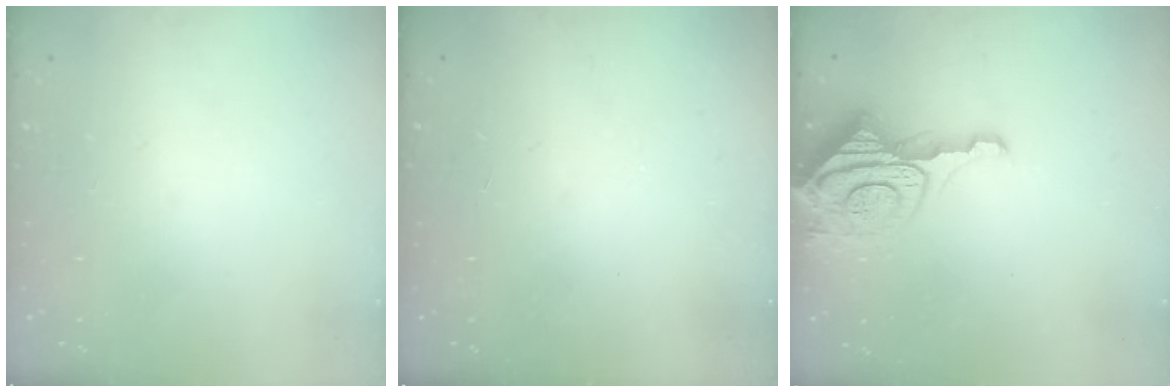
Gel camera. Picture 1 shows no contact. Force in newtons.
{"total": 0.0}
{"total": 13.8, "press": 13.7, "slide": 1.4}